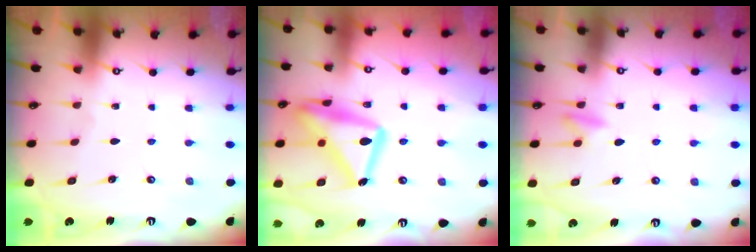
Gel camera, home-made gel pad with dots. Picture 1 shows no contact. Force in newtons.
{"total": 21.5, "press": 21.4, "slide": 1.8}
{"total": 4.9, "press": 4.8, "slide": 0.6}